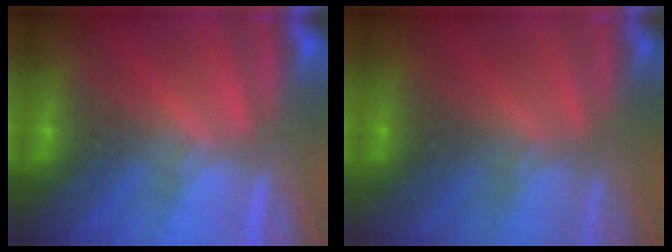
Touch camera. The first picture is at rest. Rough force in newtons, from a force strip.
{"total": 2.9}